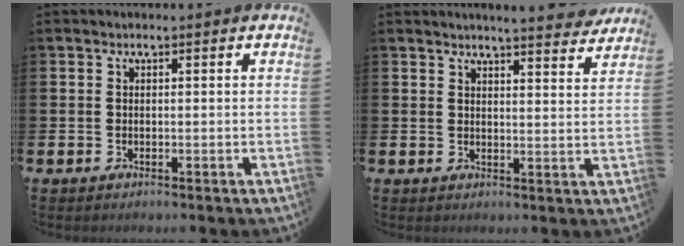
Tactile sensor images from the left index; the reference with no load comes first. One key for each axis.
{"total": 4.7, "fx": 4.6, "fy": -0.3, "fz": 0.7, "tx": -0.007, "ty": -0.033, "tz": 0.078}